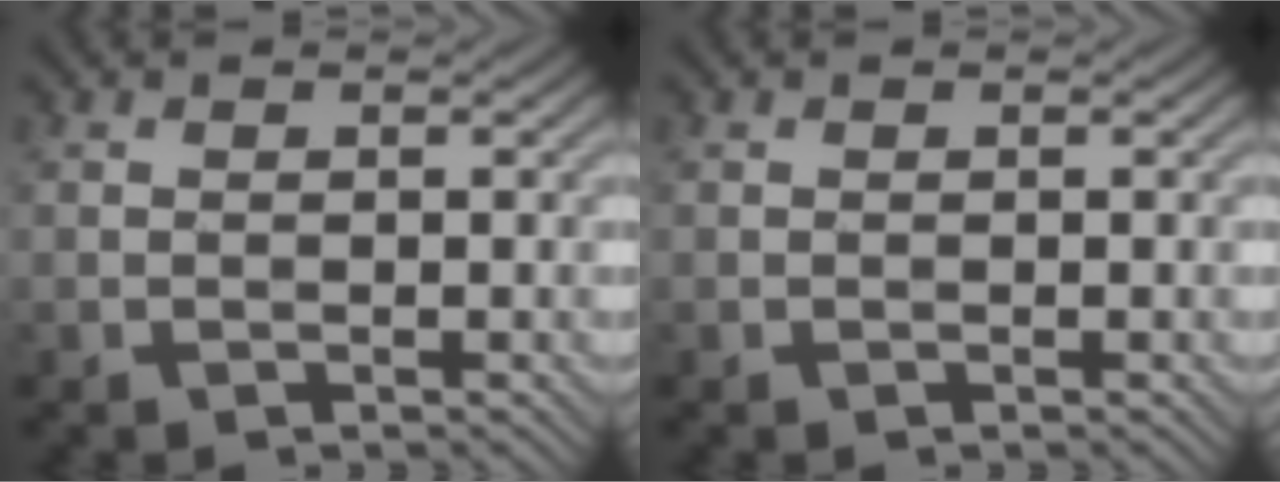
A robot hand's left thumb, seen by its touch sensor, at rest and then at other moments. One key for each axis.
{"total": 0.0}